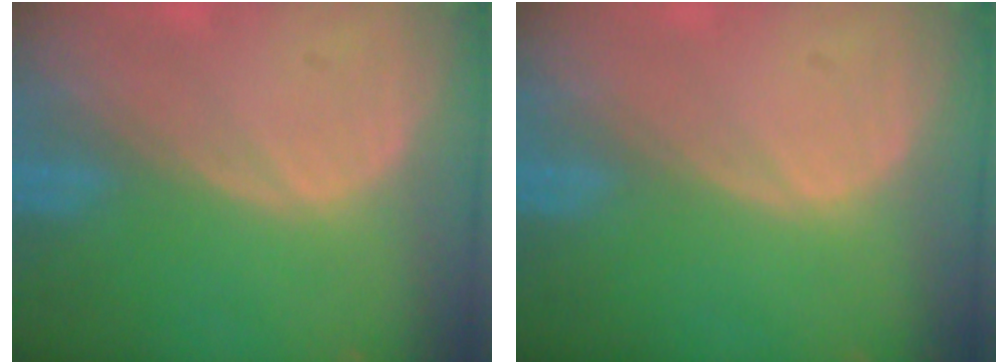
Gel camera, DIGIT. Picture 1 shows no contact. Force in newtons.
{"total": 0.0}